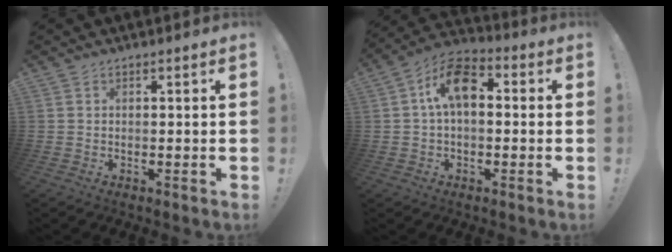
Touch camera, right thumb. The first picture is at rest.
{"total": 10.9, "force": [2.2, 6.4, 8.5], "torque": [-0.149, 0.009, 0.043]}